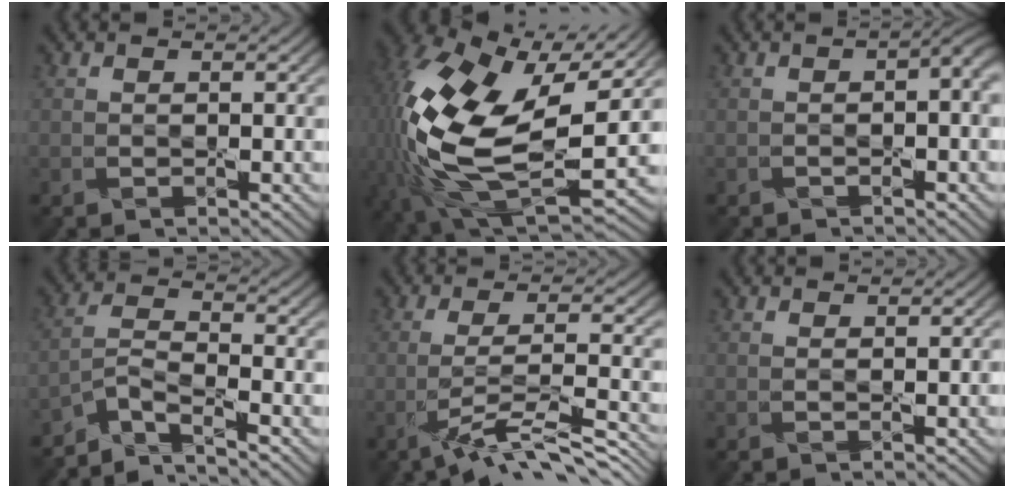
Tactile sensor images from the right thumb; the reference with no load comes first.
{"total": 18.7, "force": [0.4, 9.6, 16.0], "torque": [-0.383, -0.050, 0.022]}
{"total": 2.9, "force": [0.0, 0.7, 2.8], "torque": [-0.044, 0.002, -0.001]}
{"total": 5.1, "force": [-4.6, 0.8, 2.2], "torque": [-0.048, -0.001, -0.101]}
{"total": 8.6, "force": [-5.0, 1.5, 6.9], "torque": [-0.114, 0.009, -0.083]}
{"total": 0.5, "force": [0.3, 0.0, 0.4], "torque": [-0.008, 0.002, 0.004]}